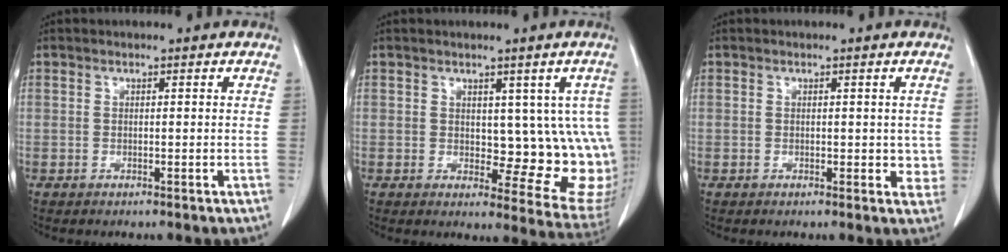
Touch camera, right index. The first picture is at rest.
{"total": 10.4, "force": [1.3, 5.4, 8.8], "torque": [-0.074, -0.002, 0.023]}
{"total": 2.8, "force": [0.1, 2.0, 2.0], "torque": [-0.005, 0.002, 0.001]}